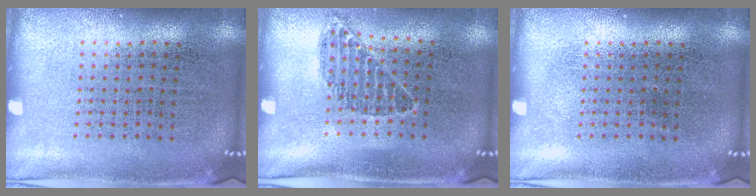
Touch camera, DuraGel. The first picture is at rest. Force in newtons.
{"total": 0.8, "press": 0.7, "slide": 0.4}
{"total": 0.0}